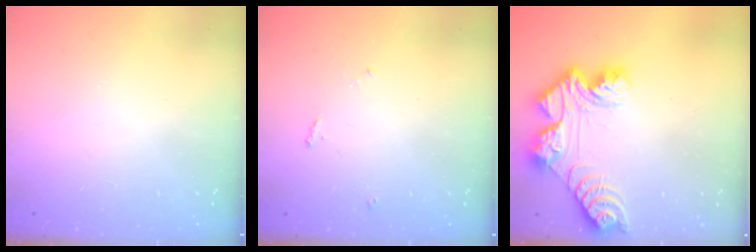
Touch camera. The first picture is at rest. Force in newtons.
{"total": 4.7, "press": 4.7, "slide": 0.6}
{"total": 13.7, "press": 13.7, "slide": 1.1}